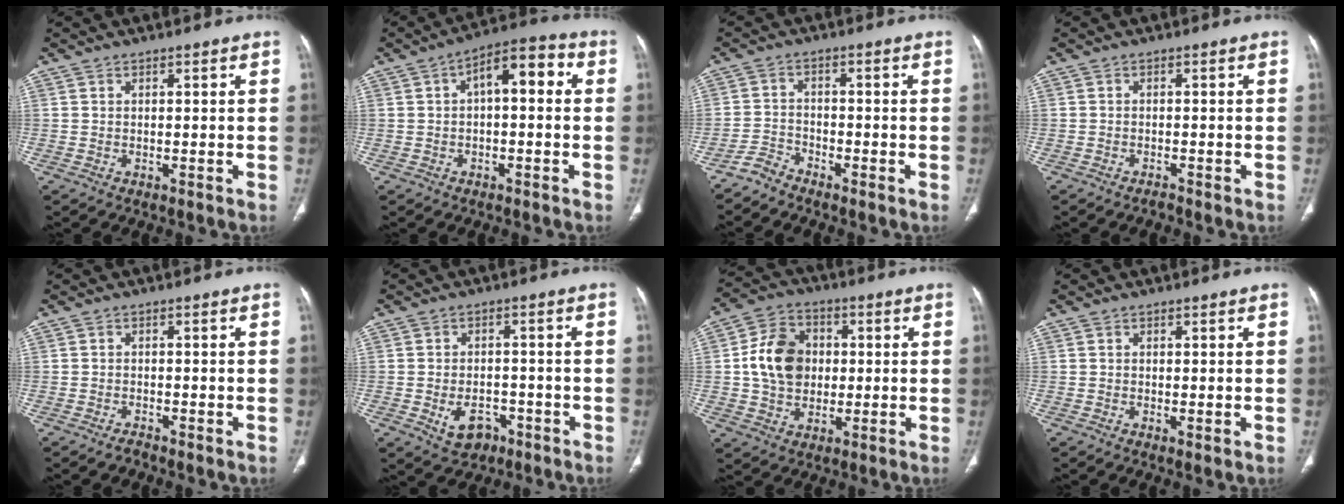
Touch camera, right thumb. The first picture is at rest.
{"total": 8.8, "force": [1.2, 4.2, 7.7], "torque": [-0.094, 0.034, 0.008]}
{"total": 2.9, "force": [-2.8, 0.6, 0.0], "torque": [0.000, 0.005, -0.062]}
{"total": 0.8, "force": [-0.8, 0.2, 0.2], "torque": [-0.008, 0.005, -0.014]}
{"total": 1.2, "force": [-1.0, 0.4, 0.4], "torque": [-0.012, 0.002, -0.021]}
{"total": 6.0, "force": [-2.6, 4.2, 3.3], "torque": [-0.043, 0.018, -0.033]}
{"total": 12.3, "force": [0.7, 9.8, 7.5], "torque": [-0.111, 0.013, 0.011]}
{"total": 0.9, "force": [-0.2, 0.3, 0.9], "torque": [-0.019, -0.005, -0.003]}